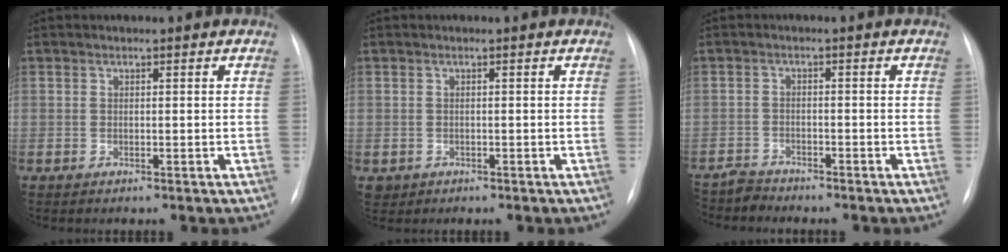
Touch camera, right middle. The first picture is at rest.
{"total": 1.2, "force": [-0.5, 1.1, 0.1], "torque": [-0.003, 0.004, -0.003]}
{"total": 2.3, "force": [-1.6, 1.5, -0.7], "torque": [0.006, 0.007, -0.029]}